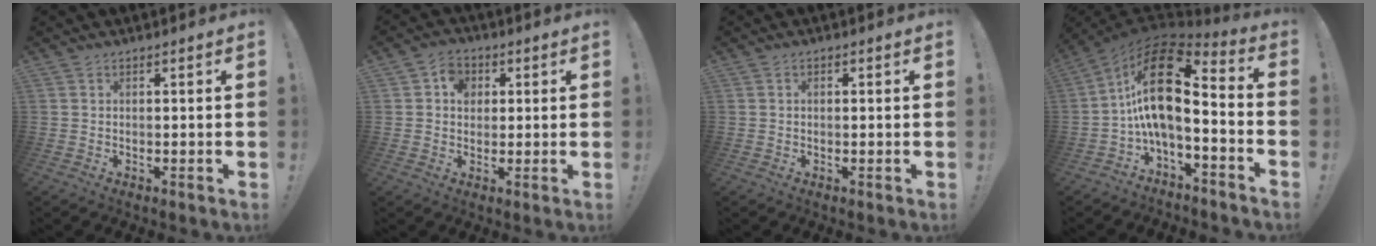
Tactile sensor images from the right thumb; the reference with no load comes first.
{"total": 5.8, "force": [1.0, 5.0, 2.8], "torque": [-0.034, 0.001, 0.016]}
{"total": 0.8, "force": [-0.4, 0.5, 0.6], "torque": [-0.012, 0.003, -0.007]}
{"total": 18.4, "force": [3.1, 7.6, 16.5], "torque": [-0.301, -0.018, 0.050]}